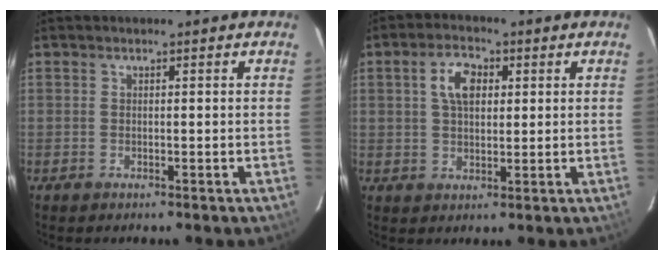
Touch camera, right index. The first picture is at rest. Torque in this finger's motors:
{"motor_torque": [0.16, 0.00, 0.25, 0.09]}